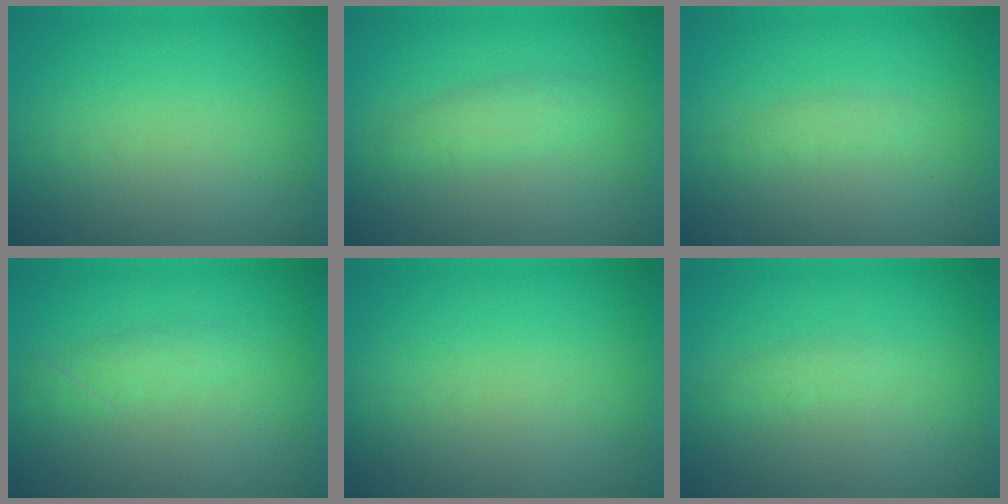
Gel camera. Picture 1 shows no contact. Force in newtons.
{"total": 2.3}
{"total": 1.3}
{"total": 1.7}
{"total": 0.0}
{"total": 1.2}